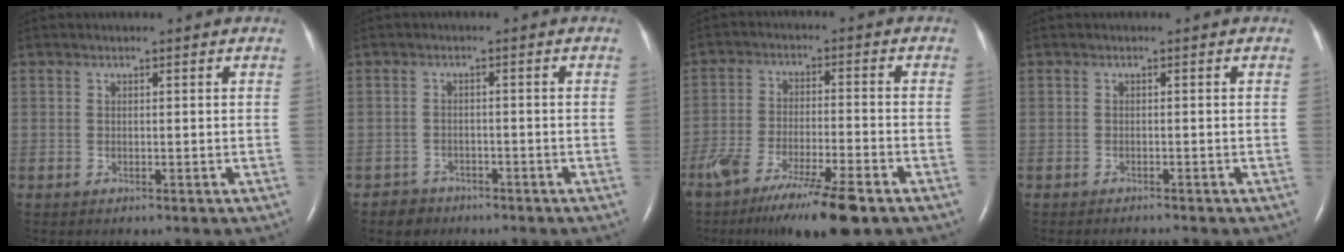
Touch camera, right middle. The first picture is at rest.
{"total": 2.7, "force": [-2.0, 1.8, -0.2], "torque": [-0.008, 0.007, -0.031]}
{"total": 14.2, "force": [-9.7, 1.4, 10.2], "torque": [-0.176, -0.039, -0.166]}
{"total": 1.2, "force": [-1.2, -0.2, 0.1], "torque": [-0.004, -0.004, -0.015]}